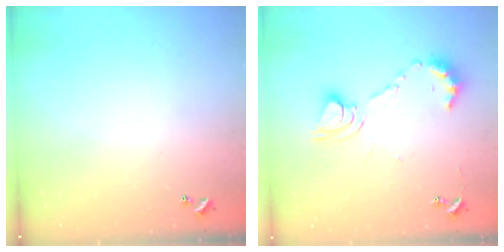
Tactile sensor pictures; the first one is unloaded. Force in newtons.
{"total": 10.9, "press": 10.9, "slide": 0.9}